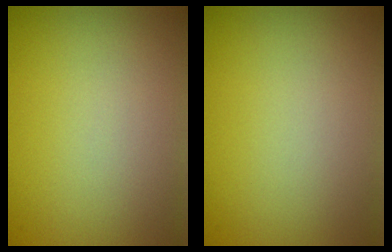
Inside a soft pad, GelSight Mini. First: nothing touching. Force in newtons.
{"total": 0.0}